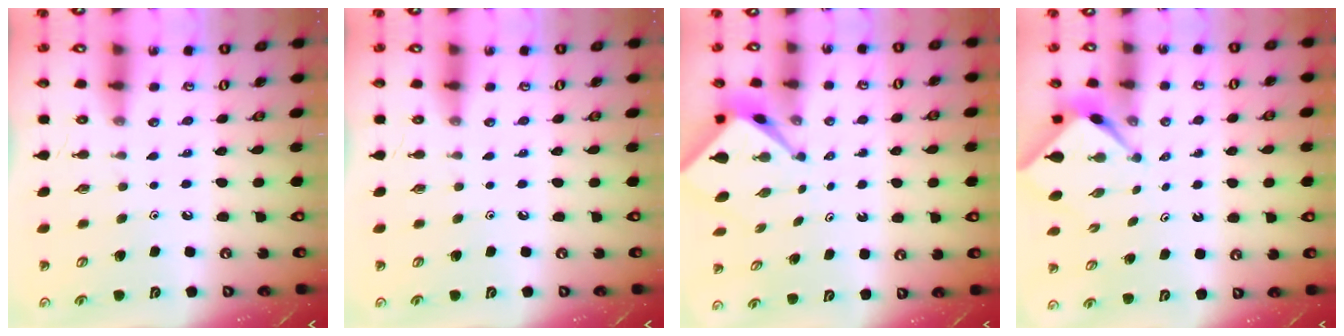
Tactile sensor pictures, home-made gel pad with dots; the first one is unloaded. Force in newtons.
{"total": 0.0}
{"total": 2.4, "press": 2.3, "slide": 0.3}
{"total": 2.1, "press": 2.1, "slide": 0.3}